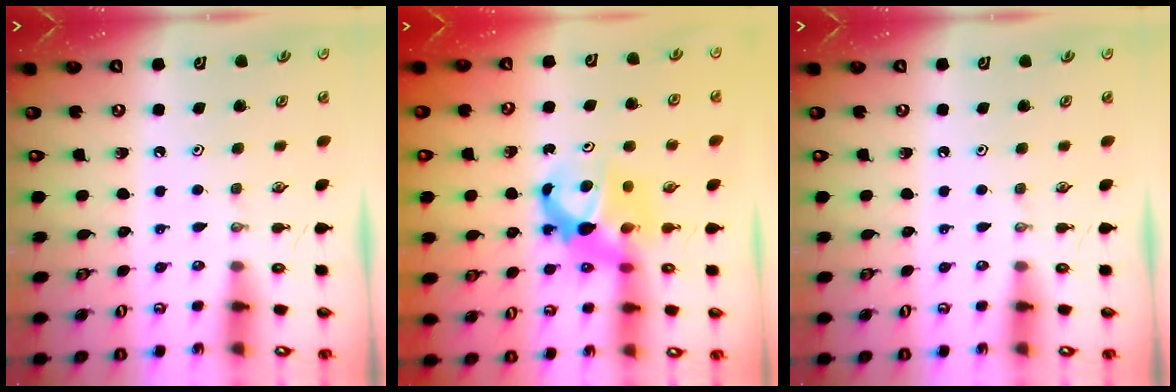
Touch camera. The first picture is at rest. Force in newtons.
{"total": 6.4, "press": 6.4, "slide": 0.5}
{"total": 0.0}